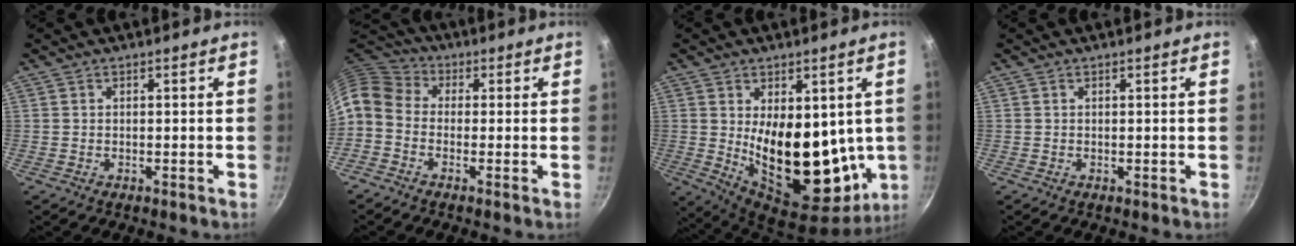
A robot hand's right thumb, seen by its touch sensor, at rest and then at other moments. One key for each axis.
{"total": 7.8, "fx": -1.2, "fy": 6.0, "fz": 4.8, "tx": -0.088, "ty": 0.039, "tz": -0.044}
{"total": 21.4, "fx": 1.1, "fy": 11.7, "fz": 17.8, "tx": -0.241, "ty": -0.053, "tz": 0.043}
{"total": 0.0}